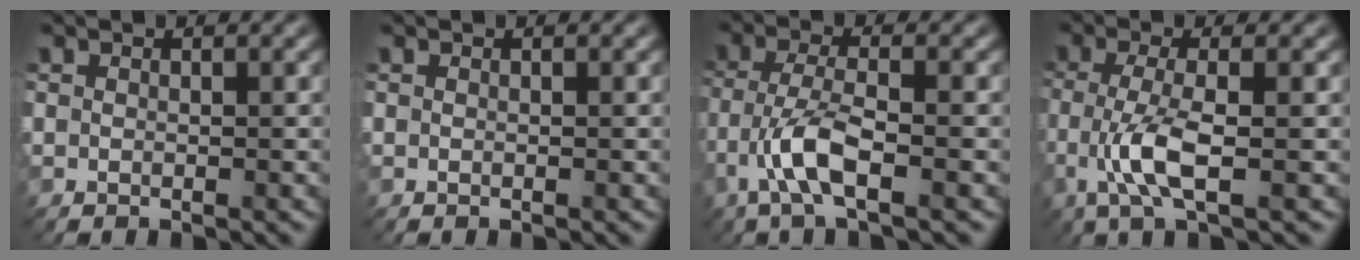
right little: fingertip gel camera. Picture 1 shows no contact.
{"total": 0.0}
{"total": 4.6, "force": [-2.1, 1.1, 4.0], "torque": [-0.084, 0.005, -0.047]}
{"total": 4.4, "force": [-1.1, 1.0, 4.2], "torque": [-0.091, 0.000, -0.025]}